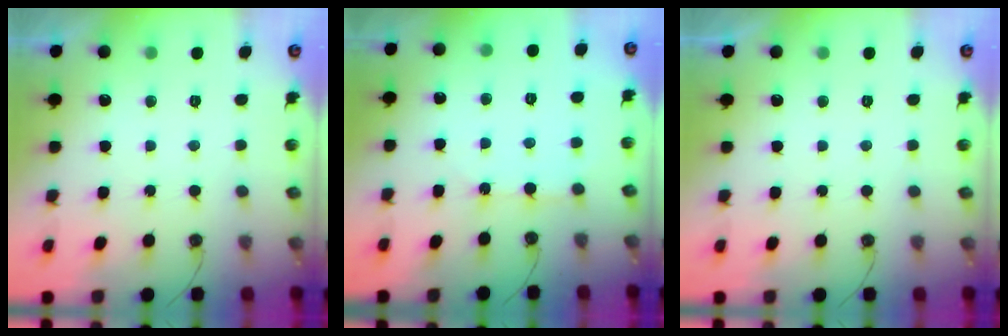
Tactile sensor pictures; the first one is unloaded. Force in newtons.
{"total": 4.9, "press": 4.9, "slide": 0.7}
{"total": 0.0}